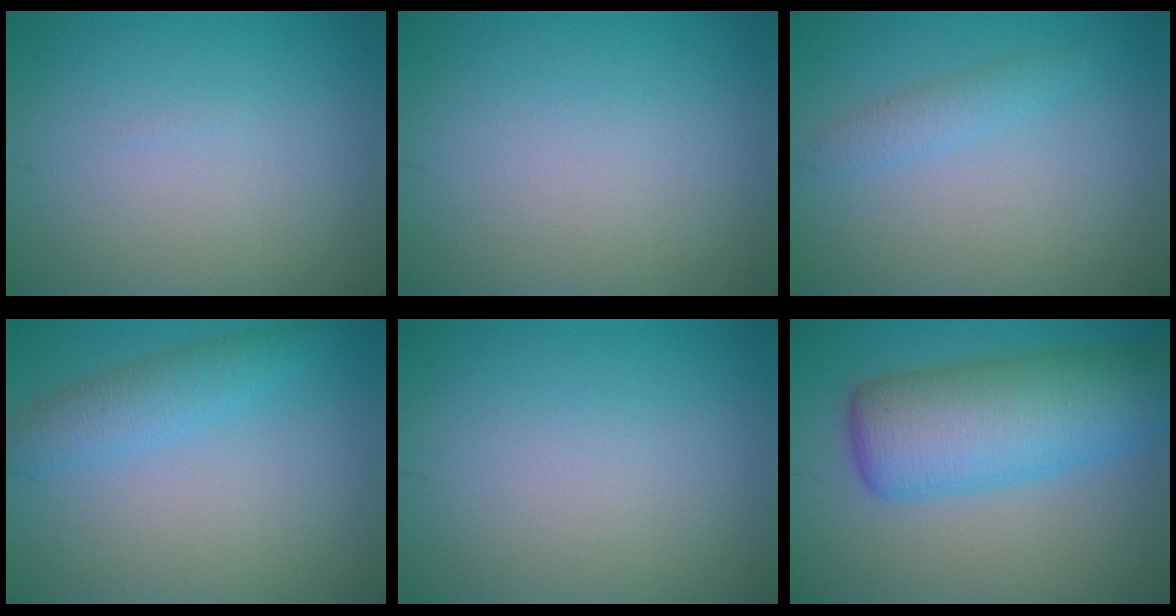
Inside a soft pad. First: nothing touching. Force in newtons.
{"total": 0.0}
{"total": 1.5, "press": 1.5, "slide": 0.1}
{"total": 2.7, "press": 2.7, "slide": 0.1}
{"total": 0.0}
{"total": 9.2, "press": 9.2, "slide": 0.4}